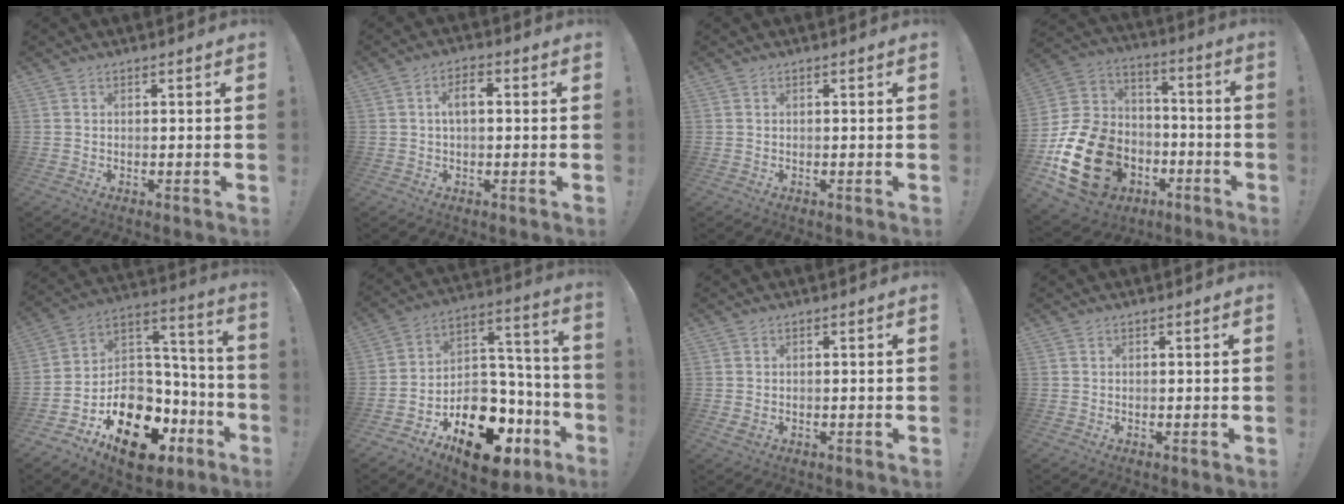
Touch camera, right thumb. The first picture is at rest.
{"total": 4.7, "force": [0.5, 2.2, 4.1], "torque": [-0.063, 0.008, 0.003]}
{"total": 0.0}
{"total": 24.0, "force": [-8.6, 17.5, 14.1], "torque": [-0.264, 0.053, -0.114]}
{"total": 19.5, "force": [-10.2, 13.0, 10.3], "torque": [-0.141, 0.063, -0.151]}
{"total": 19.8, "force": [-12.1, 11.7, 10.4], "torque": [-0.129, 0.089, -0.188]}
{"total": 1.6, "force": [-0.2, 1.1, 1.2], "torque": [-0.016, 0.002, -0.002]}
{"total": 0.0}